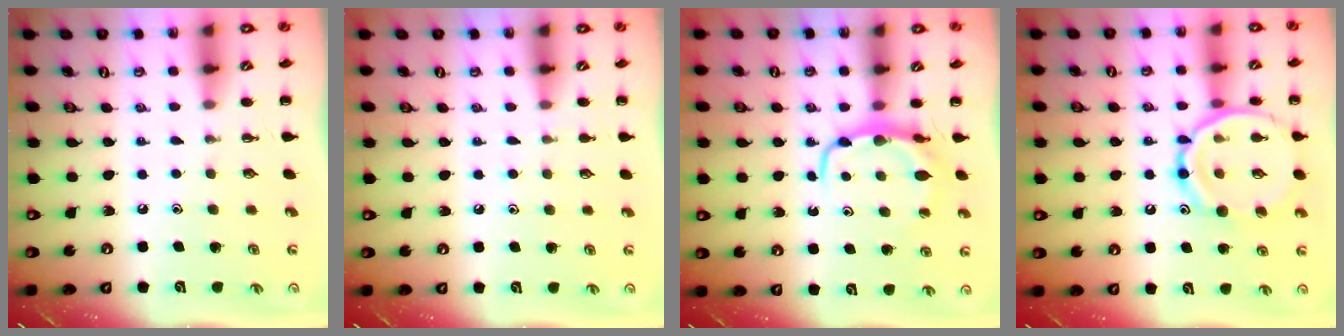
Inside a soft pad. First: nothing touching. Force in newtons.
{"total": 4.5, "press": 4.3, "slide": 1.5}
{"total": 6.6, "press": 6.5, "slide": 0.8}
{"total": 17.6, "press": 17.5, "slide": 1.6}